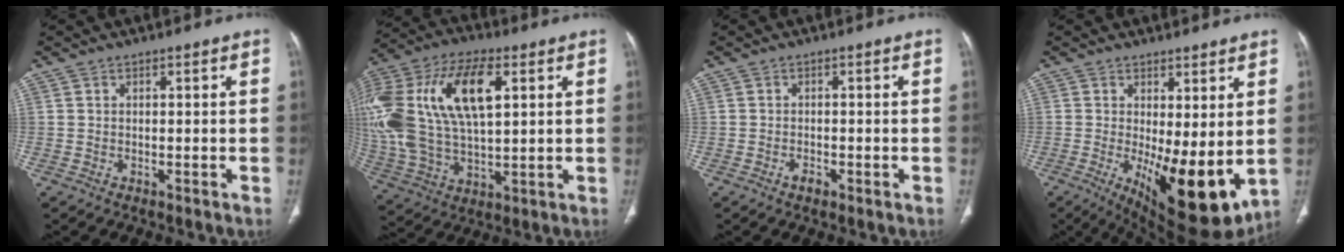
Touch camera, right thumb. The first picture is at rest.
{"total": 28.7, "force": [7.2, 14.9, 23.5], "torque": [-0.537, 0.028, 0.135]}
{"total": 1.5, "force": [-0.8, 0.9, 1.0], "torque": [-0.018, 0.004, -0.015]}
{"total": 14.4, "force": [-1.3, 5.3, 13.3], "torque": [-0.198, -0.036, 0.000]}